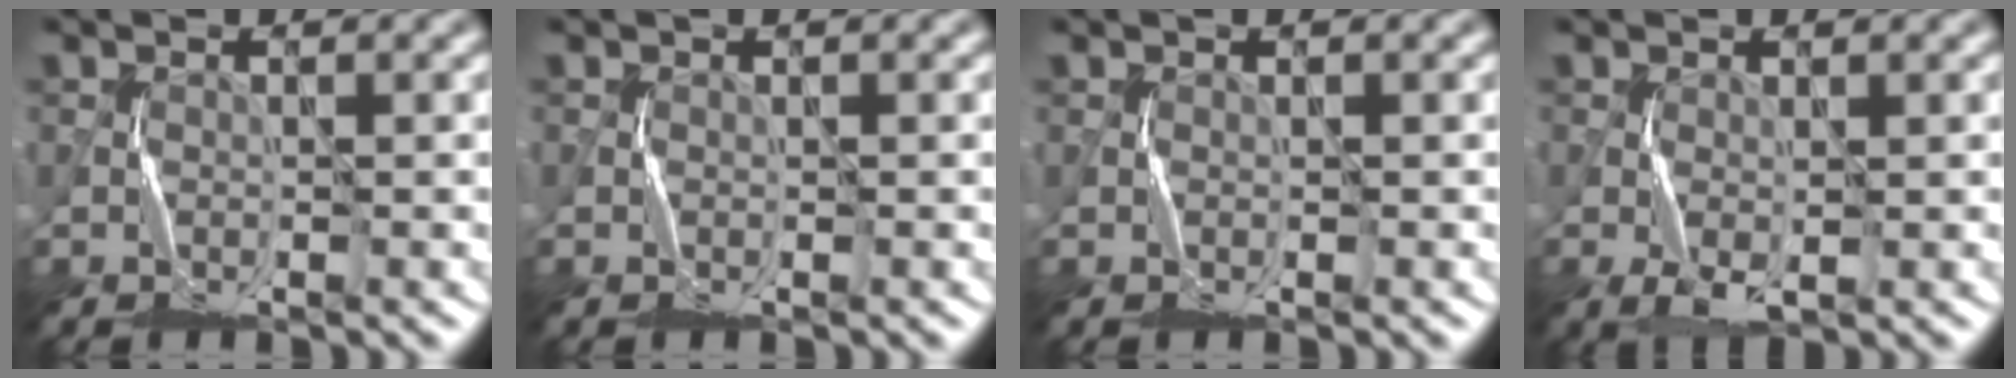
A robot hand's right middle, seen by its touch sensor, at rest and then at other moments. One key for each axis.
{"total": 0.0}
{"total": 0.0}
{"total": 1.9, "fx": -0.5, "fy": 0.8, "fz": 1.6, "tx": -0.040, "ty": -0.004, "tz": -0.007}